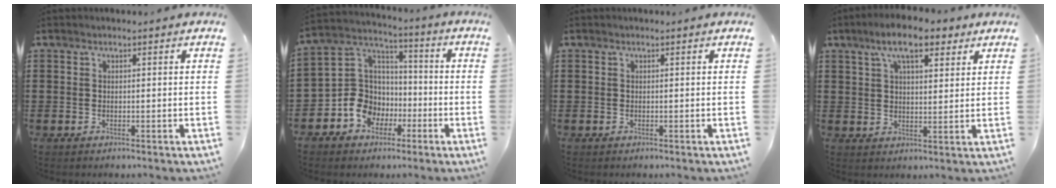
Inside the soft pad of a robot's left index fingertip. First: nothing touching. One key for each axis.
{"total": 8.8, "fx": -3.5, "fy": 7.8, "fz": 2.0, "tx": -0.081, "ty": 0.013, "tz": -0.066}
{"total": 0.0}
{"total": 8.6, "fx": 5.7, "fy": 2.8, "fz": 5.7, "tx": -0.119, "ty": 0.005, "tz": 0.101}